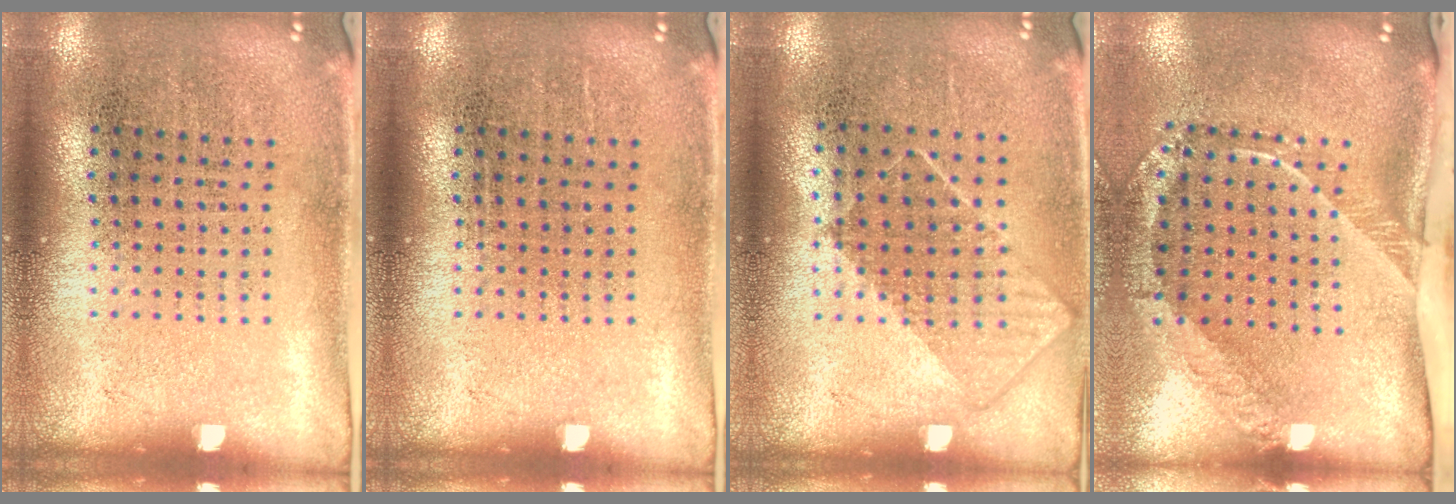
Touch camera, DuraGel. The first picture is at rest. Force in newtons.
{"total": 0.0}
{"total": 0.8, "press": 0.7, "slide": 0.5}
{"total": 2.6, "press": 1.7, "slide": 1.9}